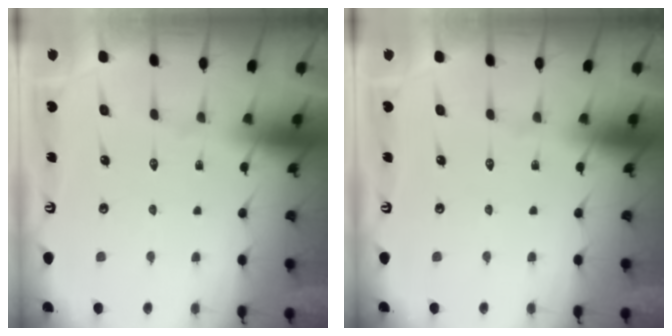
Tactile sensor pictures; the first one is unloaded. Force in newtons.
{"total": 0.0}